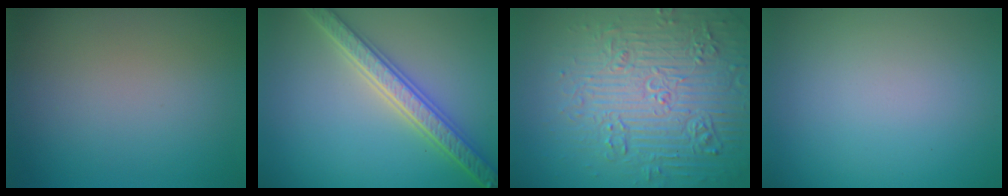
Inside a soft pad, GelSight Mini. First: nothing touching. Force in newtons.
{"total": 5.4, "press": 5.3, "slide": 1.1}
{"total": 7.9, "press": 7.6, "slide": 2.0}
{"total": 0.0}